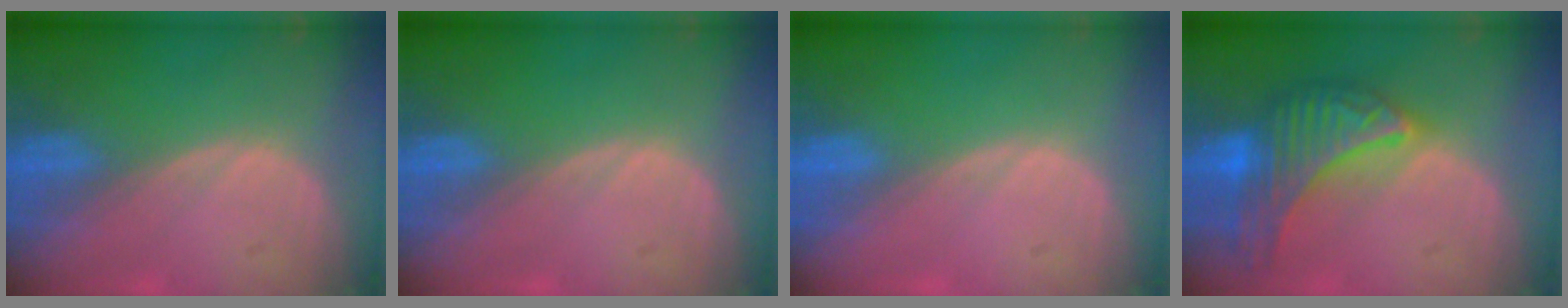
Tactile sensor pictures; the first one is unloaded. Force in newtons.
{"total": 0.0}
{"total": 0.0}
{"total": 9.8, "press": 9.8, "slide": 0.5}